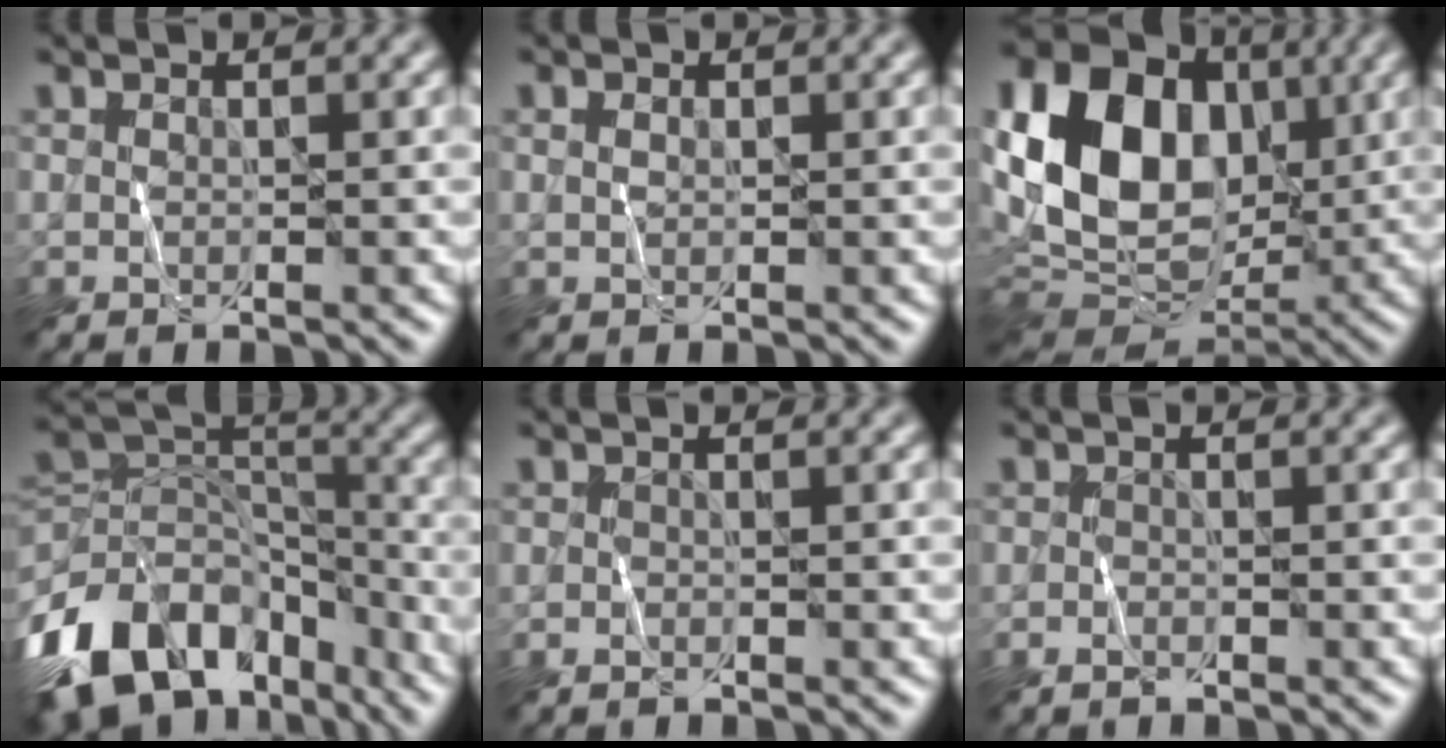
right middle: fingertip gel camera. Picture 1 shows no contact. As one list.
[{"total": 0.6, "force": [0.1, 0.4, 0.4], "torque": [-0.011, 0.002, 0.003]}, {"total": 16.5, "force": [2.9, 12.1, 10.9], "torque": [-0.210, 0.025, 0.043]}, {"total": 14.9, "force": [-8.3, 9.2, 8.2], "torque": [-0.184, 0.010, -0.151]}, {"total": 0.6, "force": [-0.5, 0.0, 0.0], "torque": [-0.001, 0.001, -0.009]}, {"total": 0.8, "force": [-0.8, 0.2, 0.2], "torque": [-0.003, 0.001, -0.014]}]